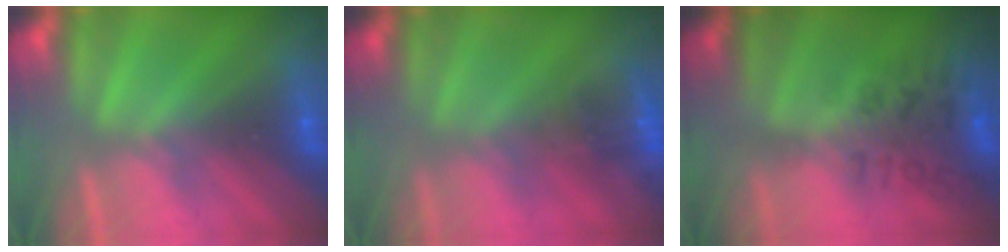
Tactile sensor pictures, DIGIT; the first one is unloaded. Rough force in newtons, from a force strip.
{"total": 4.4}
{"total": 2.8}